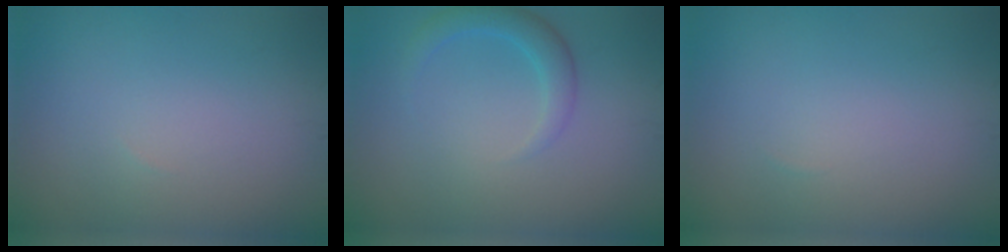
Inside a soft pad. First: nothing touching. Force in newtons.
{"total": 2.3, "press": 2.3, "slide": 0.1}
{"total": 0.0}